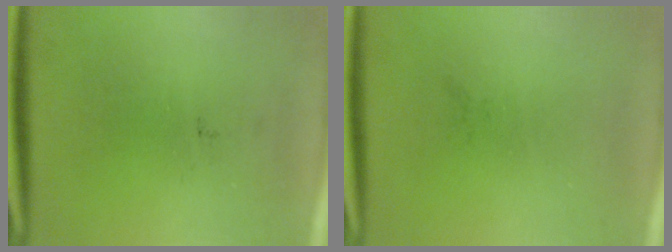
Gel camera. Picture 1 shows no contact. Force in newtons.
{"total": 0.0}